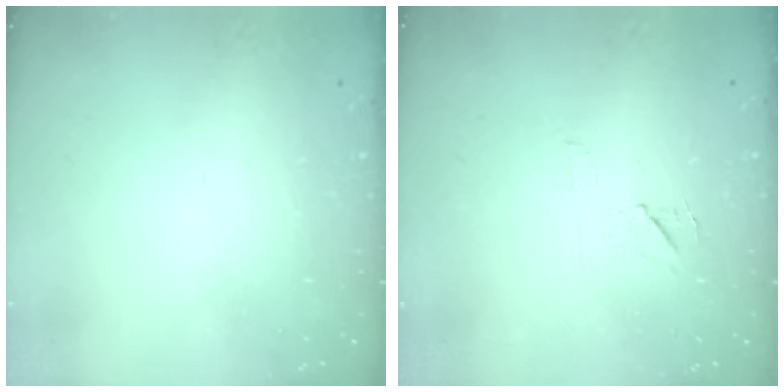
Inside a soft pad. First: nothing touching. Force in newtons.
{"total": 5.9, "press": 5.9, "slide": 0.9}